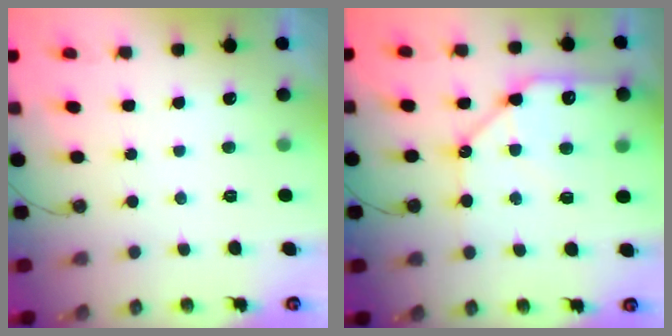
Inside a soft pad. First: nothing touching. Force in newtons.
{"total": 14.2, "press": 14.1, "slide": 1.9}